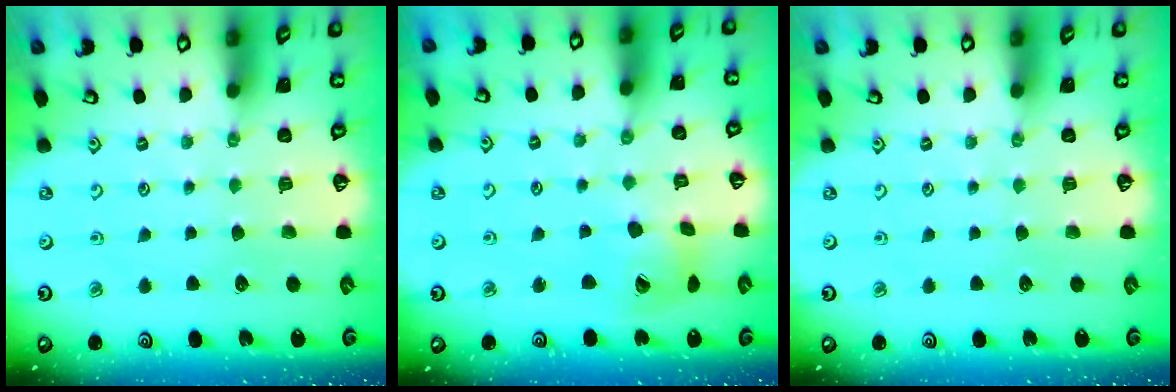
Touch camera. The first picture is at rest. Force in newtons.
{"total": 12.0, "press": 11.9, "slide": 1.6}
{"total": 0.0}